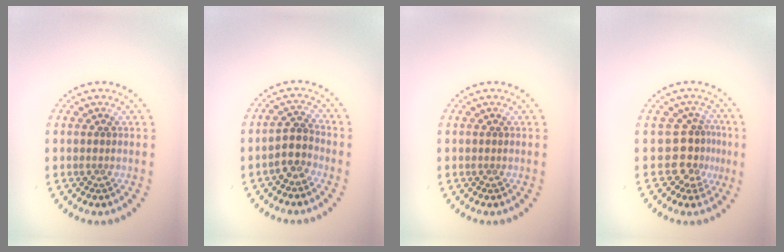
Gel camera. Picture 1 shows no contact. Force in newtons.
{"total": 2.5, "press": 2.0, "slide": 1.4}
{"total": 0.0}
{"total": 3.0, "press": 2.1, "slide": 2.1}